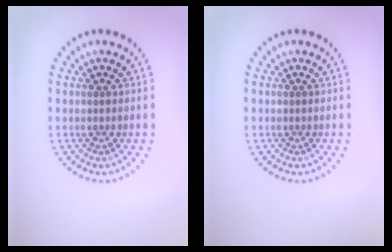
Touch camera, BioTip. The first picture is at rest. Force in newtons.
{"total": 0.0}